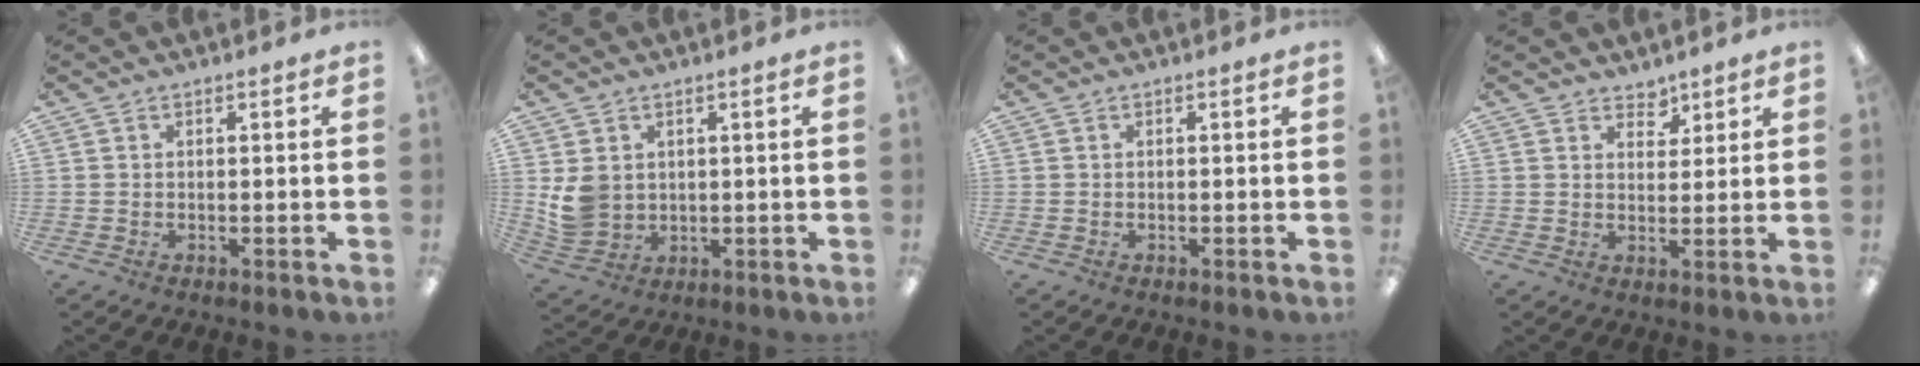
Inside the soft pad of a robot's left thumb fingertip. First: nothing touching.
{"total": 6.4, "force": [1.7, 5.6, 2.6], "torque": [-0.056, 0.004, 0.040]}
{"total": 0.0}
{"total": 4.0, "force": [3.3, 2.2, 0.4], "torque": [0.006, -0.021, 0.058]}